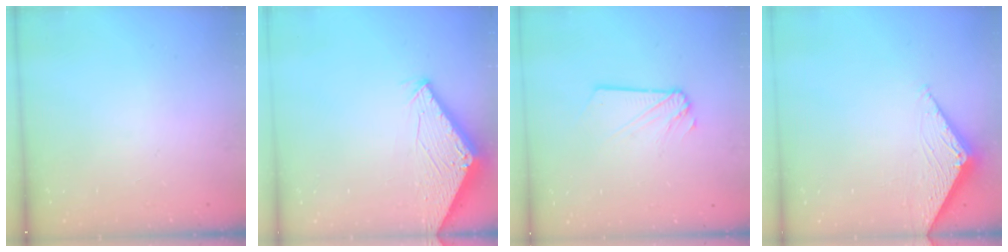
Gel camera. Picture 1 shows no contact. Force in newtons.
{"total": 2.8, "press": 2.8, "slide": 0.2}
{"total": 3.7, "press": 3.6, "slide": 0.6}
{"total": 2.8, "press": 2.8, "slide": 0.3}